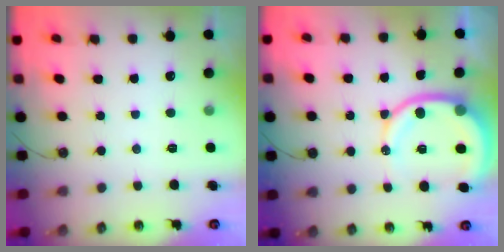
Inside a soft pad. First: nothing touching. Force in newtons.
{"total": 11.7, "press": 11.6, "slide": 1.4}